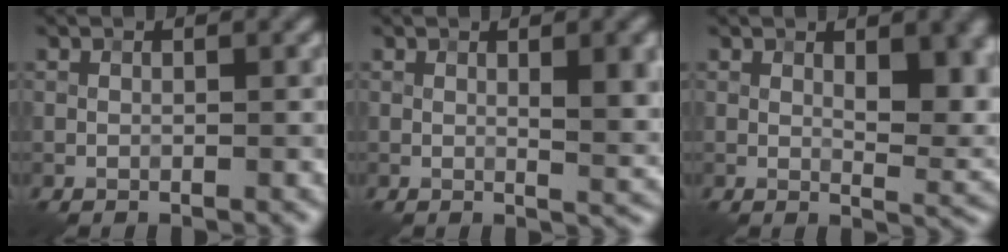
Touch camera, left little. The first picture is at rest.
{"total": 5.0, "force": [0.9, 1.3, 4.8], "torque": [-0.059, 0.003, 0.014]}
{"total": 6.6, "force": [1.6, 2.7, 5.8], "torque": [-0.077, -0.002, 0.029]}